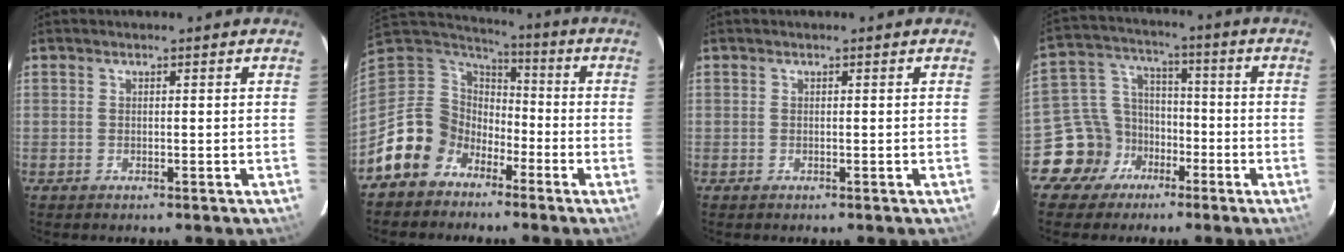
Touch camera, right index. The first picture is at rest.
{"total": 11.9, "force": [-7.0, 9.4, 2.3], "torque": [-0.070, 0.028, -0.132]}
{"total": 0.0}
{"total": 10.3, "force": [-5.6, 8.4, 1.8], "torque": [-0.055, 0.041, -0.090]}